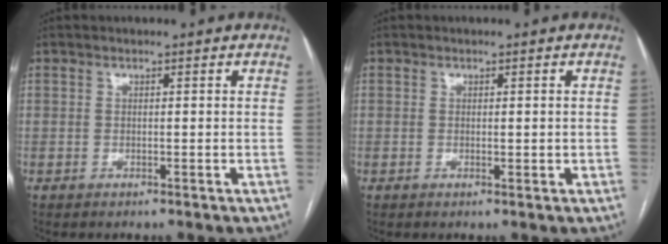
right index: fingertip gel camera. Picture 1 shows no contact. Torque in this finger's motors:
{"motor_torque": [-0.24, 0.48, 0.07, 0.01]}